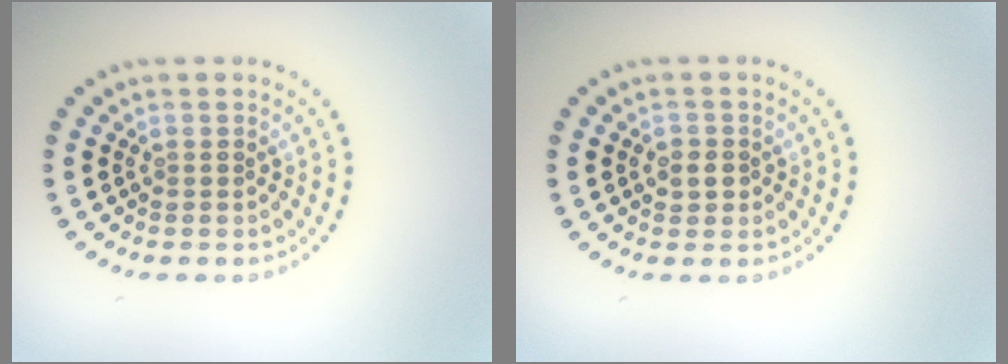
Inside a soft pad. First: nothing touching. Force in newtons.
{"total": 1.4, "press": 1.4, "slide": 0.4}